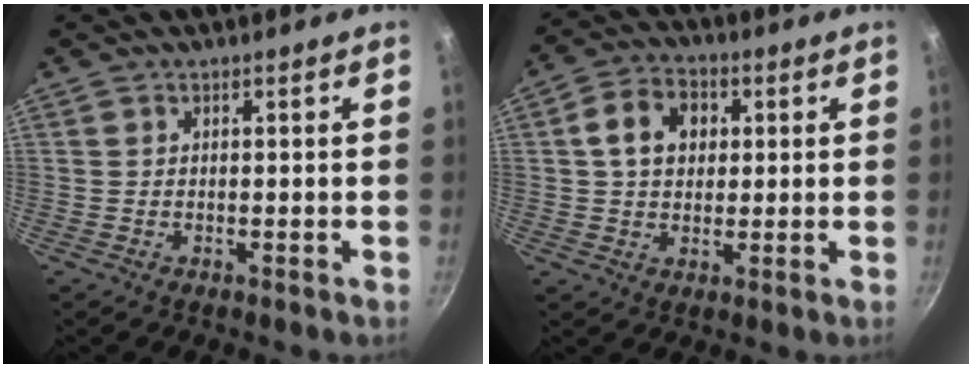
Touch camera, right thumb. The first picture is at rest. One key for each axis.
{"total": 8.7, "fx": 2.0, "fy": 6.8, "fz": 5.2, "tx": -0.066, "ty": 0.009, "tz": 0.023}